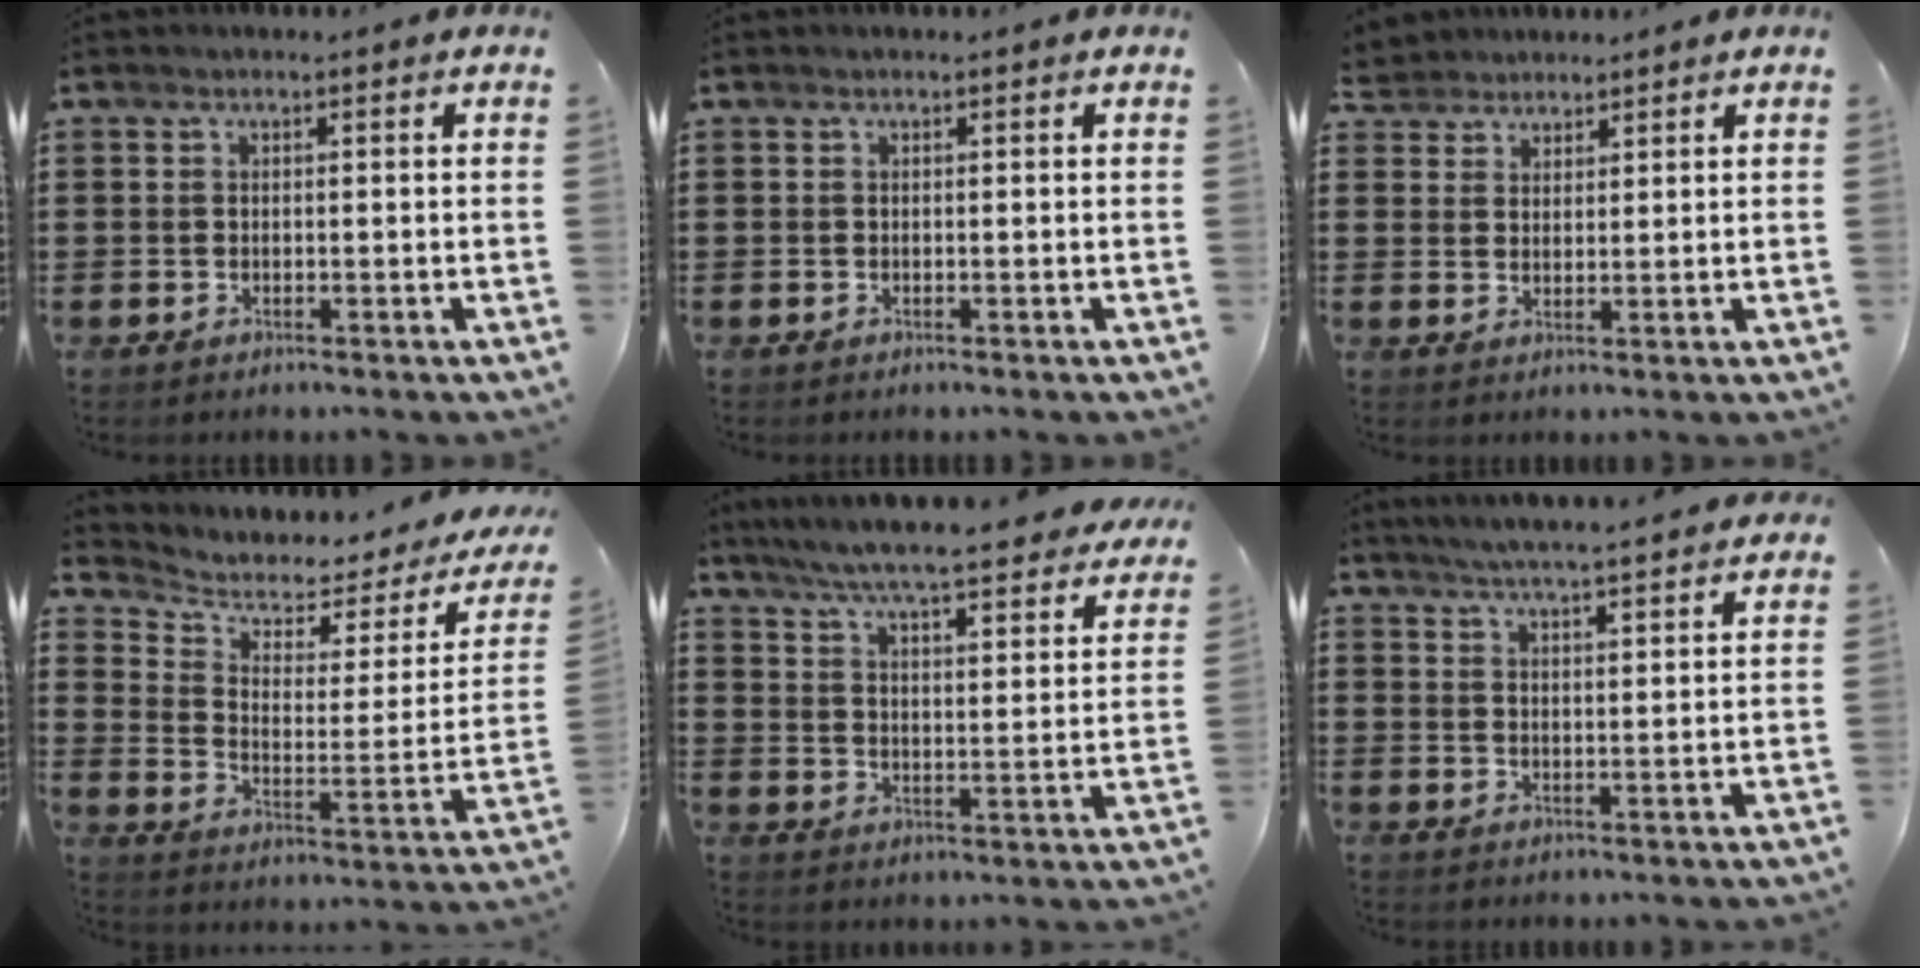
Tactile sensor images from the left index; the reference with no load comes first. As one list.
[{"total": 0.0}, {"total": 3.0, "force": [2.7, 1.2, -0.5], "torque": [-0.005, 0.001, 0.052]}, {"total": 3.6, "force": [2.7, 1.8, 1.7], "torque": [-0.056, -0.021, 0.041]}, {"total": 6.5, "force": [6.1, -0.6, 2.2], "torque": [-0.071, -0.048, 0.101]}, {"total": 4.5, "force": [4.4, -0.5, 1.1], "torque": [-0.037, -0.023, 0.075]}]